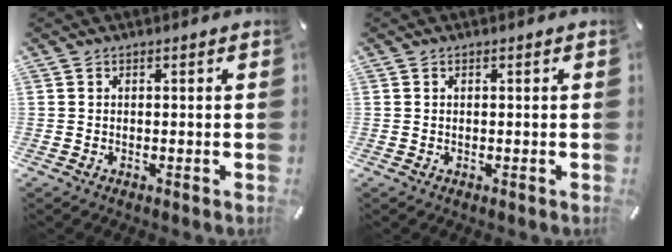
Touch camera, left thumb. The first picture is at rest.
{"total": 0.0}